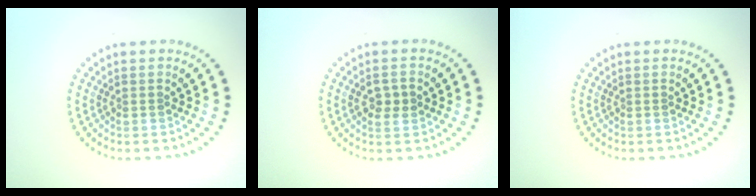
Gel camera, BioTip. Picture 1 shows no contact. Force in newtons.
{"total": 1.9, "press": 1.9, "slide": 0.2}
{"total": 0.0}